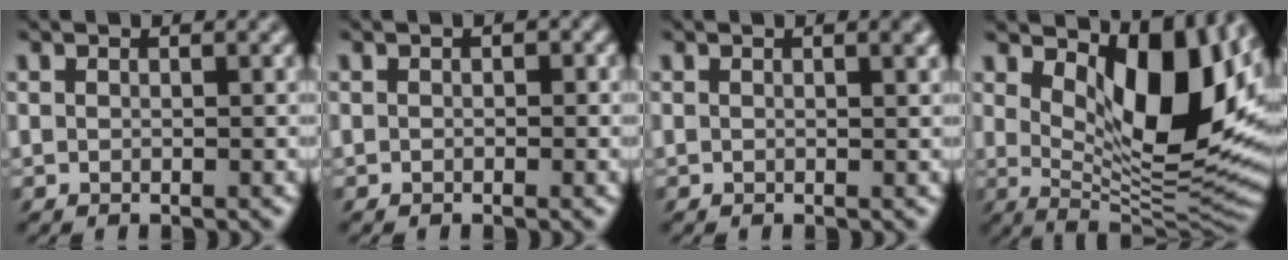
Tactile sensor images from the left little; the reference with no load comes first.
{"total": 1.6, "force": [-0.3, 1.3, 0.9], "torque": [-0.016, -0.001, -0.002]}
{"total": 1.6, "force": [0.7, 0.8, 1.2], "torque": [-0.024, -0.003, 0.012]}
{"total": 11.8, "force": [4.1, 5.6, 9.6], "torque": [-0.142, -0.012, 0.069]}